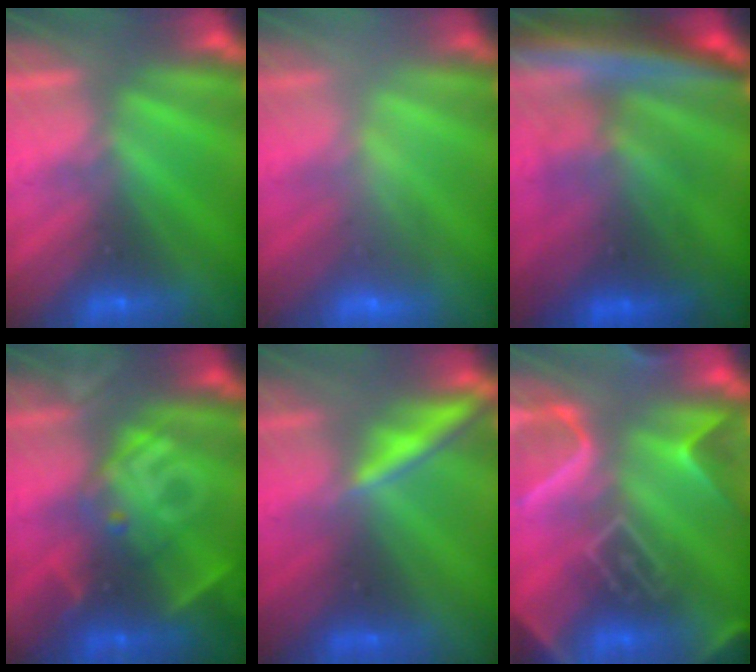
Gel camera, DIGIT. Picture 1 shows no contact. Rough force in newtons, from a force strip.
{"total": 2.3}
{"total": 7.6}
{"total": 2.8}
{"total": 1.6}
{"total": 9.7}